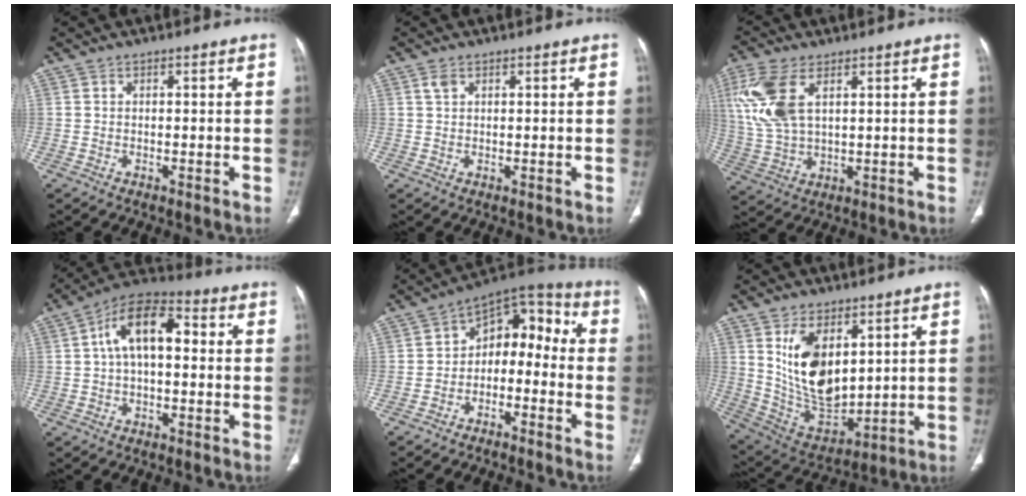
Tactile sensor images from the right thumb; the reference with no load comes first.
{"total": 1.4, "force": [0.8, 0.8, 0.9], "torque": [-0.019, 0.005, 0.019]}
{"total": 11.7, "force": [4.2, 6.1, 9.1], "torque": [-0.219, -0.003, 0.091]}
{"total": 12.0, "force": [1.6, 6.5, 10.0], "torque": [-0.167, 0.036, 0.016]}
{"total": 11.1, "force": [-2.9, 7.8, 7.4], "torque": [-0.067, 0.070, -0.060]}
{"total": 15.3, "force": [5.1, 8.5, 11.7], "torque": [-0.186, -0.031, 0.121]}